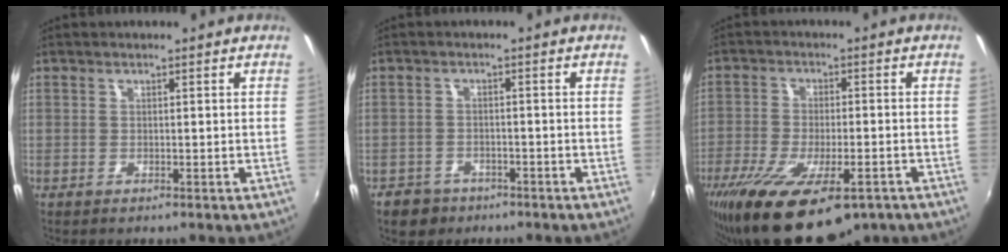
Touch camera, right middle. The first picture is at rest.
{"total": 4.8, "force": [-3.3, 3.2, 1.2], "torque": [-0.045, 0.001, -0.050]}
{"total": 19.6, "force": [-12.4, 7.1, 13.4], "torque": [-0.268, -0.060, -0.198]}